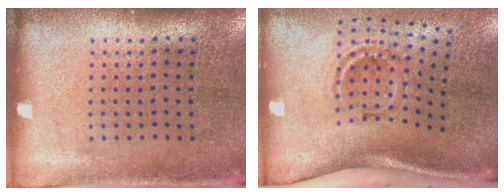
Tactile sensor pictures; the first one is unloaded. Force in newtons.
{"total": 2.1, "press": 1.2, "slide": 1.7}